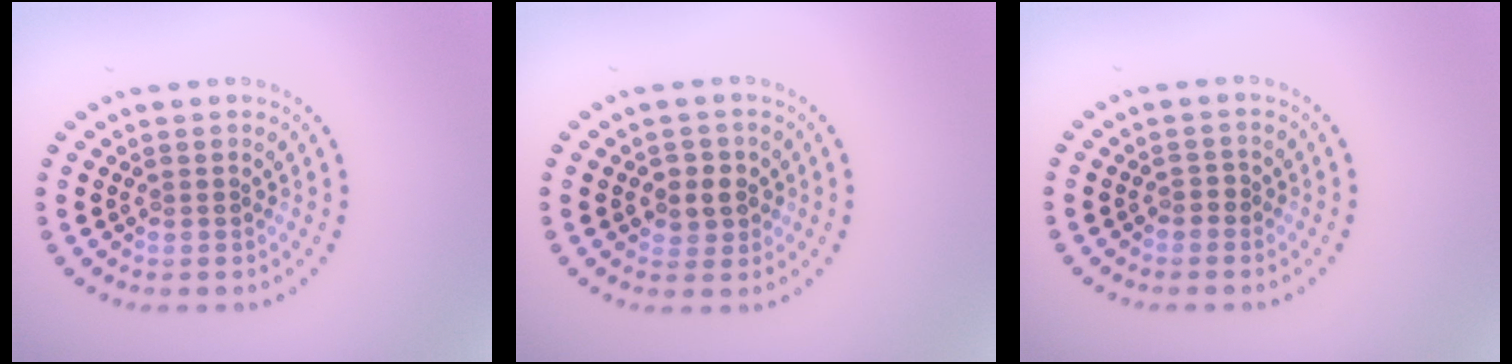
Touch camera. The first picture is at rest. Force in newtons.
{"total": 2.5, "press": 2.3, "slide": 1.1}
{"total": 0.6, "press": 0.3, "slide": 0.5}